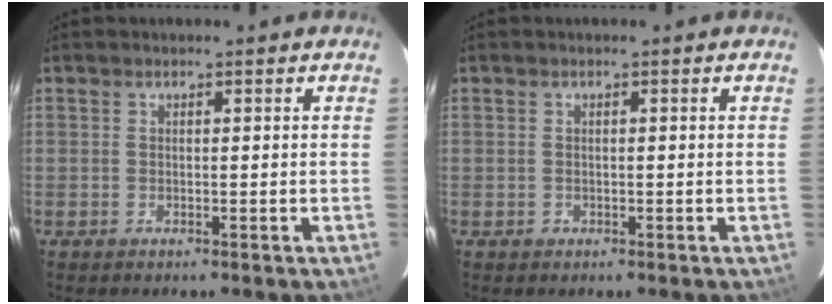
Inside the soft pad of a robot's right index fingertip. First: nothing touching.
{"total": 0.8, "force": [-0.3, 0.7, 0.0], "torque": [0.002, 0.000, -0.002]}